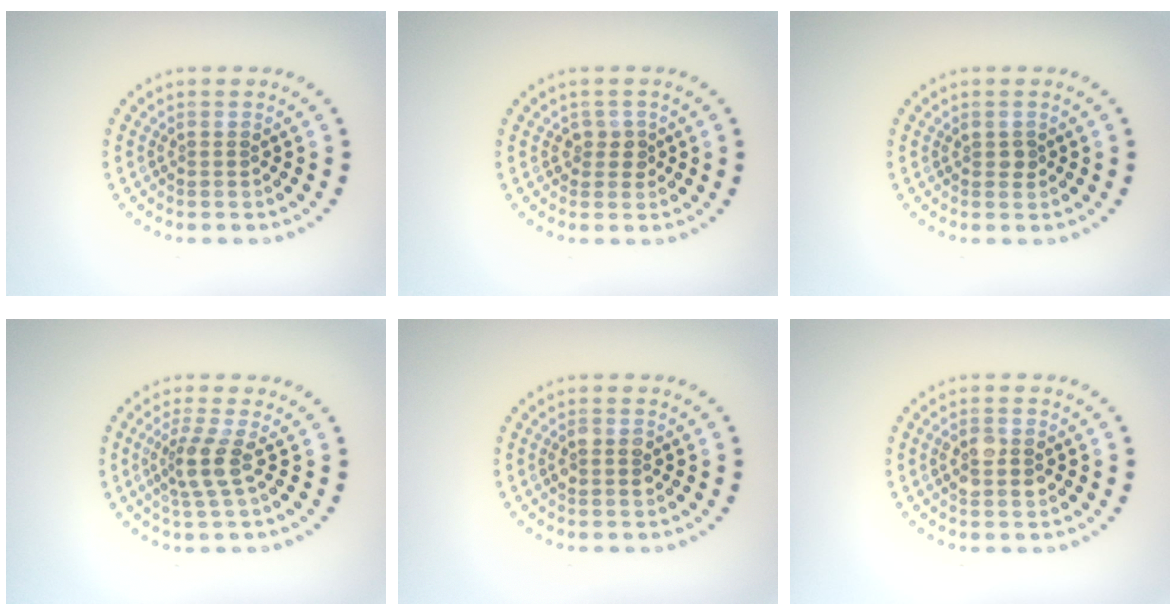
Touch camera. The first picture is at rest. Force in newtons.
{"total": 1.6, "press": 1.3, "slide": 0.9}
{"total": 0.8, "press": 0.8, "slide": 0.2}
{"total": 2.6, "press": 2.0, "slide": 1.8}
{"total": 1.5, "press": 1.5, "slide": 0.2}
{"total": 2.7, "press": 2.7, "slide": 0.1}